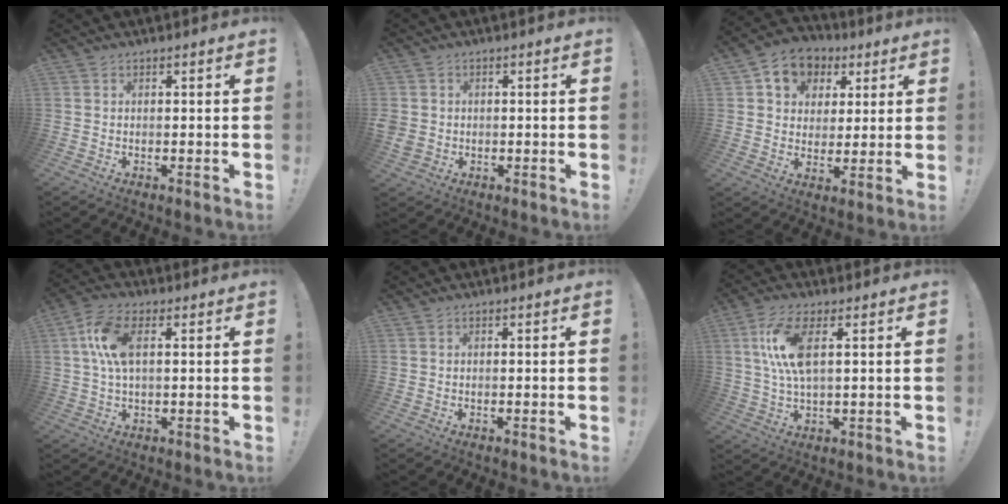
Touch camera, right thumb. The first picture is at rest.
{"total": 3.2, "force": [0.2, 2.9, 1.1], "torque": [-0.021, -0.002, 0.004]}
{"total": 10.6, "force": [4.8, 8.6, 4.0], "torque": [-0.049, -0.020, 0.092]}
{"total": 10.4, "force": [2.4, 5.0, 8.8], "torque": [-0.182, -0.004, 0.042]}
{"total": 0.0}
{"total": 11.4, "force": [2.9, 4.1, 10.2], "torque": [-0.201, -0.008, 0.052]}